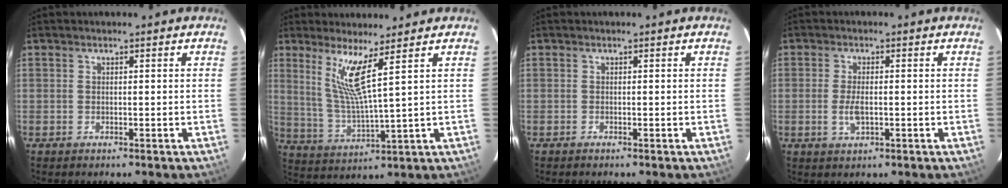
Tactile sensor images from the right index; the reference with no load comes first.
{"total": 7.9, "force": [4.7, -0.8, 6.4], "torque": [-0.121, -0.010, 0.098]}
{"total": 0.0}
{"total": 3.7, "force": [-0.8, 1.5, 3.2], "torque": [-0.065, -0.004, -0.014]}